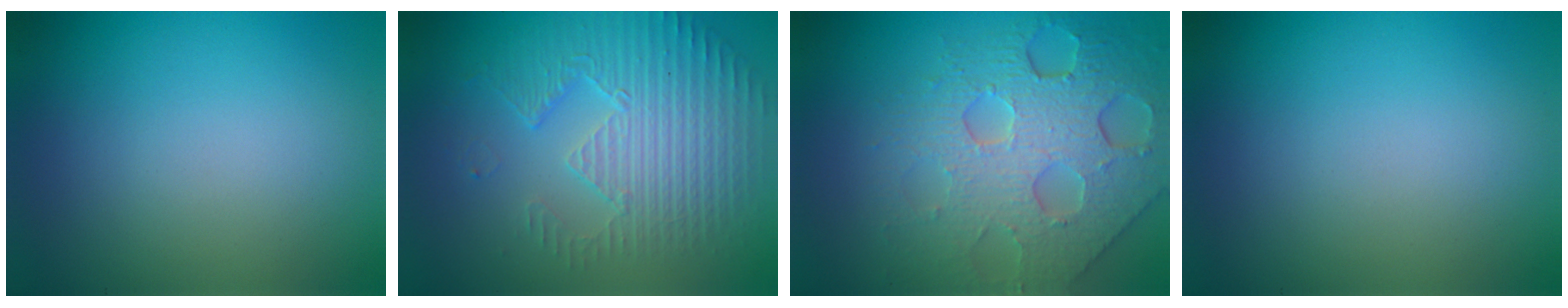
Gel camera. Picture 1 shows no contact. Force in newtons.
{"total": 4.3, "press": 3.4, "slide": 2.6}
{"total": 7.9, "press": 5.5, "slide": 5.7}
{"total": 0.0}